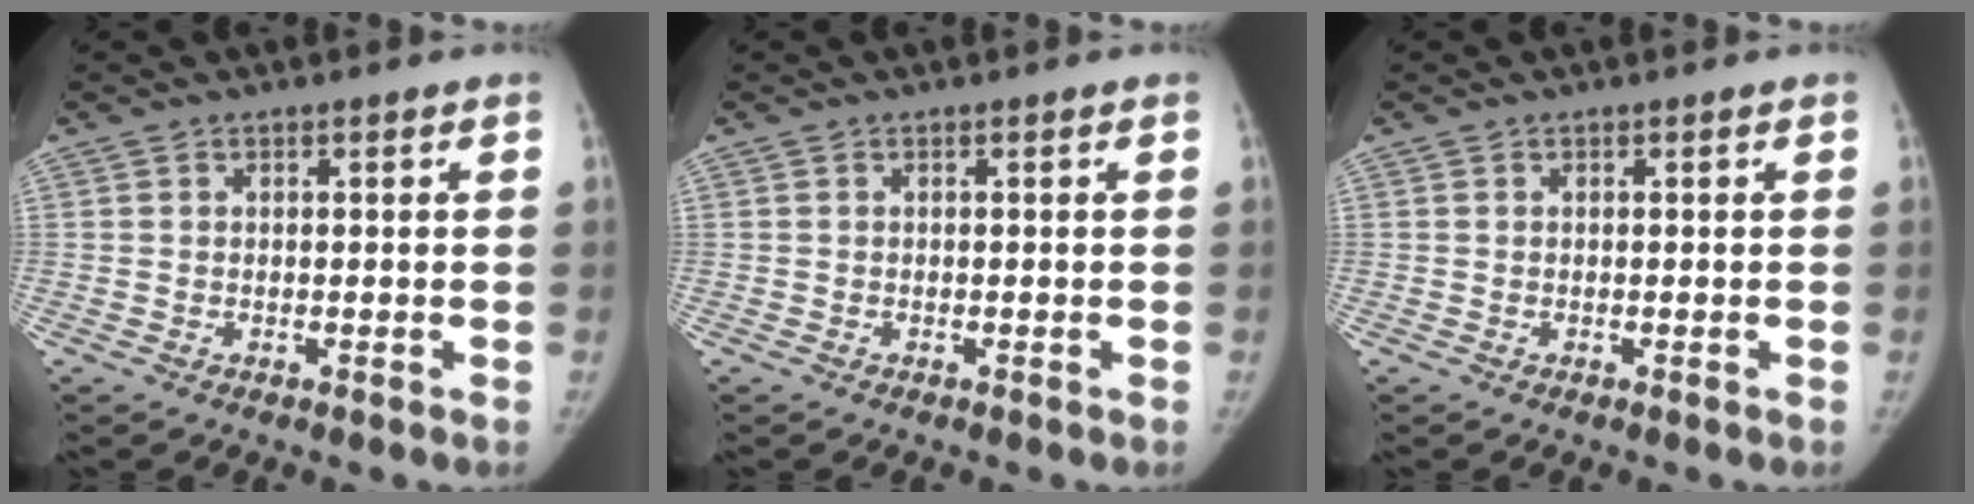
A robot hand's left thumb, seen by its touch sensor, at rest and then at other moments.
{"total": 0.0}
{"total": 0.0}